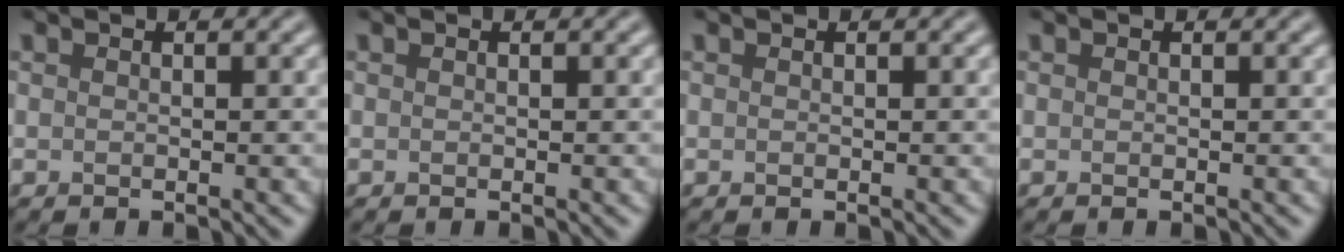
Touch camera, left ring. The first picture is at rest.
{"total": 0.0}
{"total": 0.0}
{"total": 0.0}